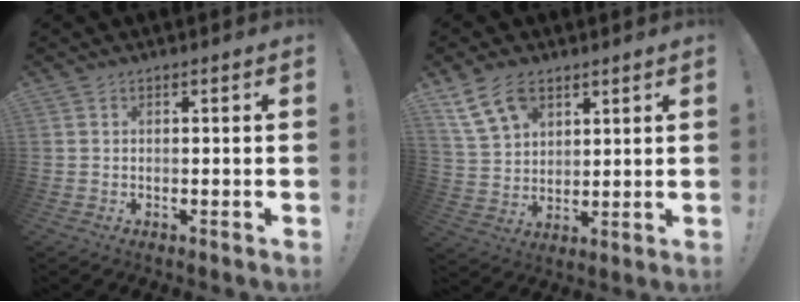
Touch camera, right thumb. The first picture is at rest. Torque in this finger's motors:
{"motor_torque": [-1.10, 2.00, 0.86, 1.18, 0.09]}